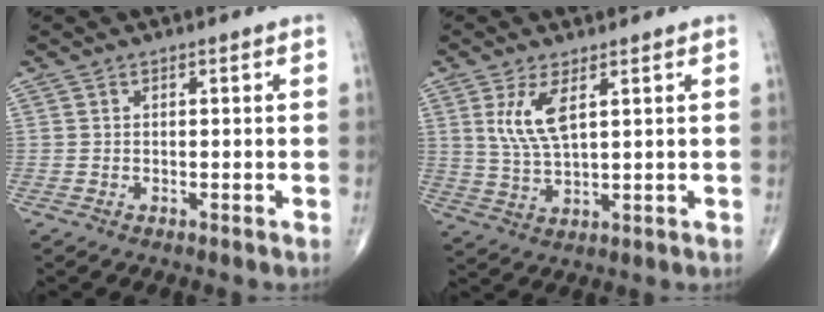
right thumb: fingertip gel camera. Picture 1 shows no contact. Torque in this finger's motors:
{"motor_torque": [0.18, 0.16, 0.89, 0.36, 0.08]}